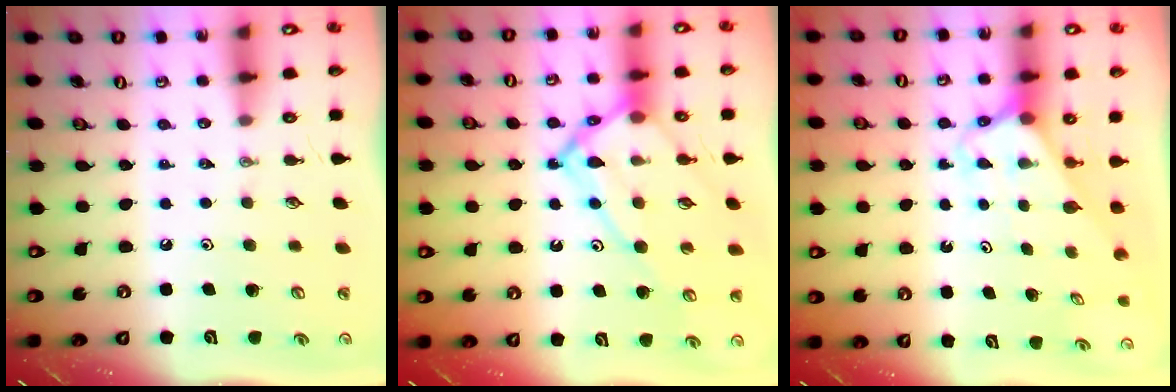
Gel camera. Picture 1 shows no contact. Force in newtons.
{"total": 14.9, "press": 14.8, "slide": 1.3}
{"total": 2.6, "press": 2.6, "slide": 0.1}